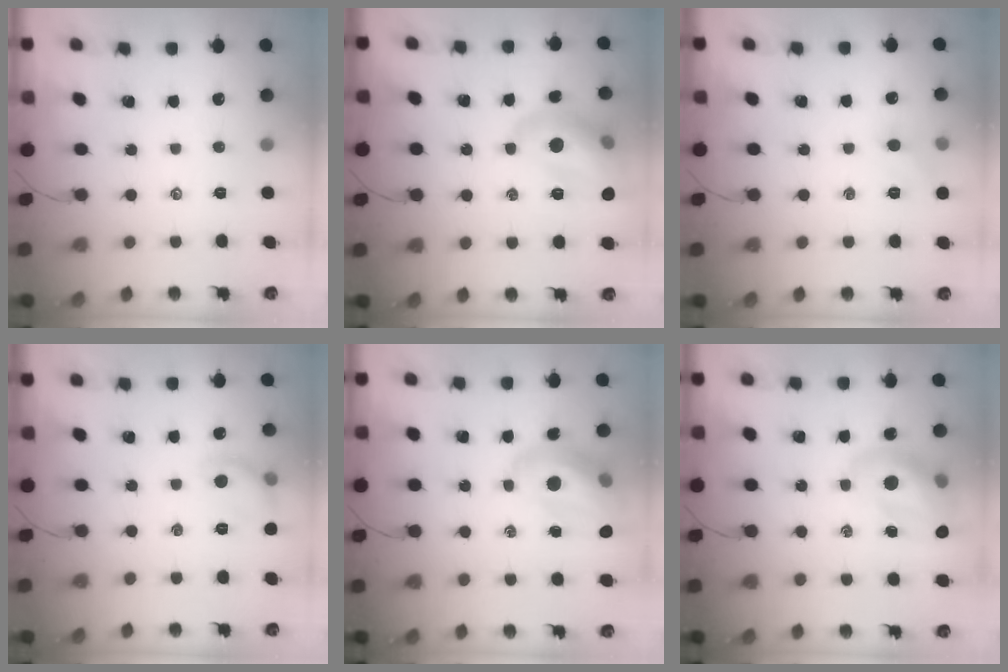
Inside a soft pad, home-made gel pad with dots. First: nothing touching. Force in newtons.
{"total": 15.0, "press": 15.0, "slide": 1.3}
{"total": 5.6, "press": 5.4, "slide": 1.6}
{"total": 7.9, "press": 7.8, "slide": 1.4}
{"total": 13.8, "press": 13.3, "slide": 3.7}
{"total": 15.7, "press": 15.2, "slide": 3.9}